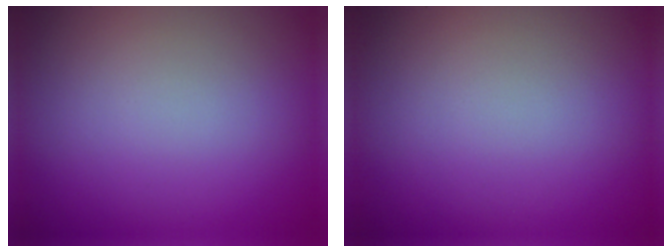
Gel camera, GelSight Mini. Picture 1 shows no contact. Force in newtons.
{"total": 0.0}